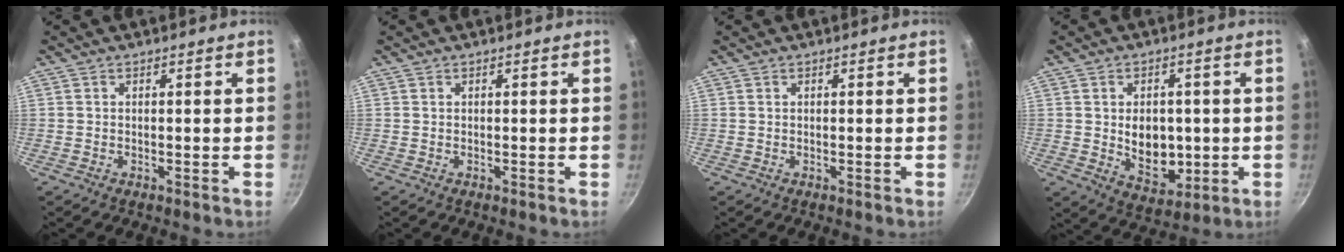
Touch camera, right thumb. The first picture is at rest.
{"total": 0.0}
{"total": 0.0}
{"total": 10.4, "force": [-0.2, 7.5, 7.3], "torque": [-0.076, -0.011, 0.012]}